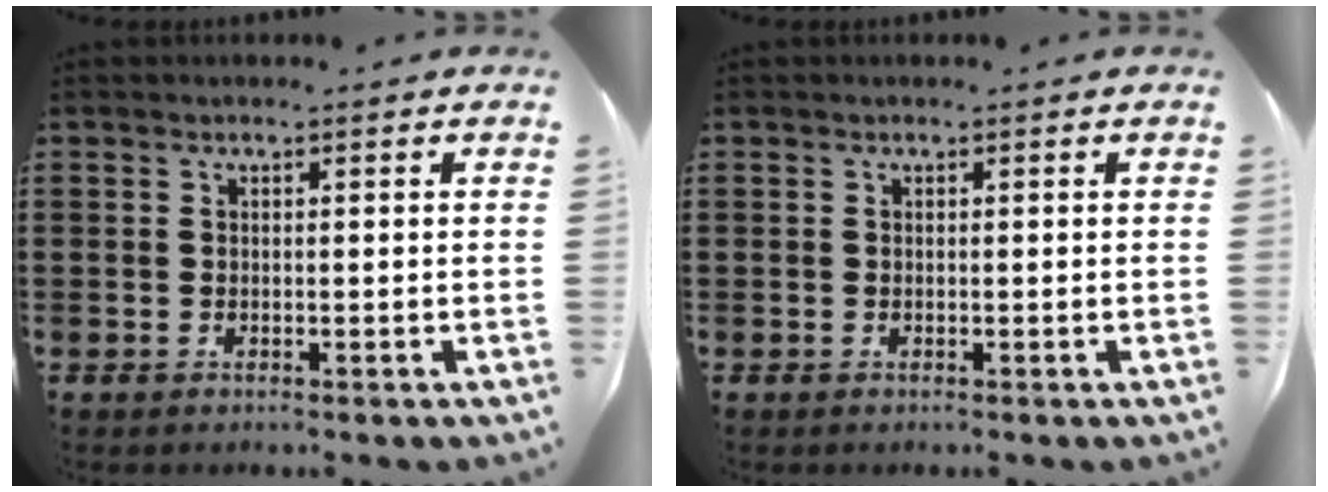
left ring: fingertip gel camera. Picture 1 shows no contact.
{"total": 0.0}